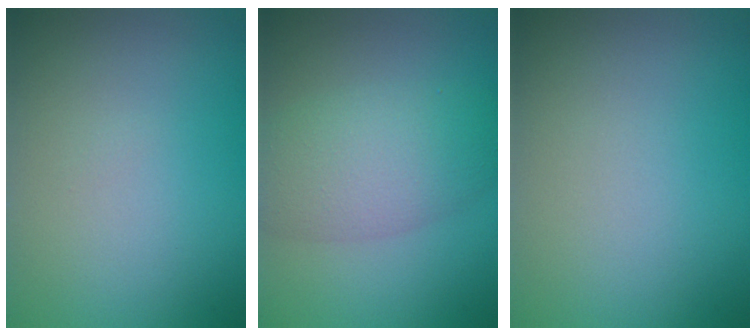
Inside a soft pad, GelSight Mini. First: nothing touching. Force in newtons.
{"total": 5.6, "press": 5.6, "slide": 0.2}
{"total": 0.0}